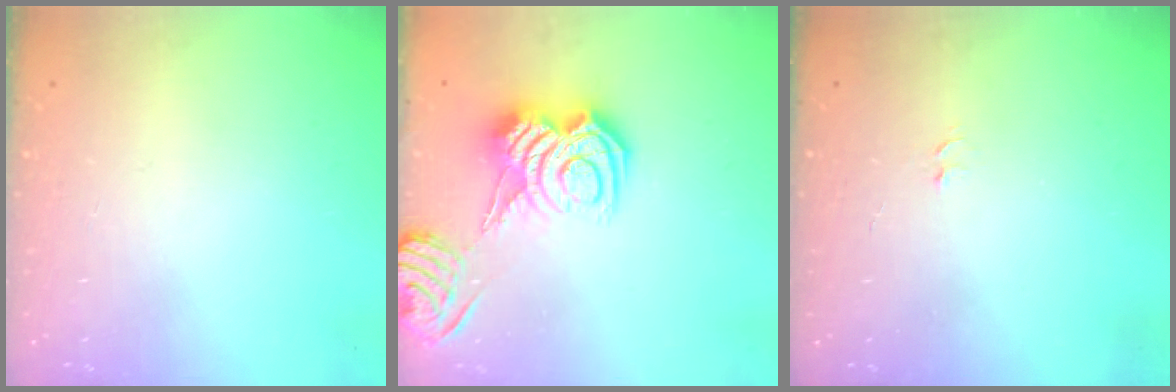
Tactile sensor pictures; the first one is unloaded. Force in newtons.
{"total": 9.6, "press": 9.5, "slide": 1.1}
{"total": 3.5, "press": 3.5, "slide": 0.3}